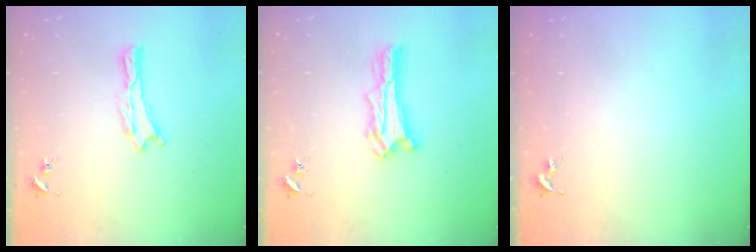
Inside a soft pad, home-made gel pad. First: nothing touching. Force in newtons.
{"total": 1.4, "press": 1.4, "slide": 0.2}
{"total": 0.0}